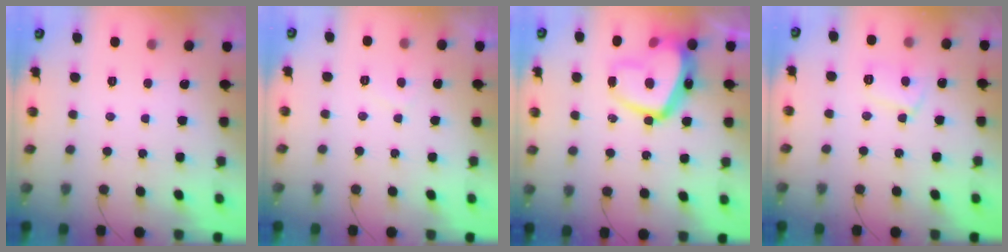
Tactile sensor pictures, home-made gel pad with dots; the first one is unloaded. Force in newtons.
{"total": 0.9, "press": 0.6, "slide": 0.7}
{"total": 18.3, "press": 18.2, "slide": 1.6}
{"total": 7.1, "press": 7.1, "slide": 0.6}